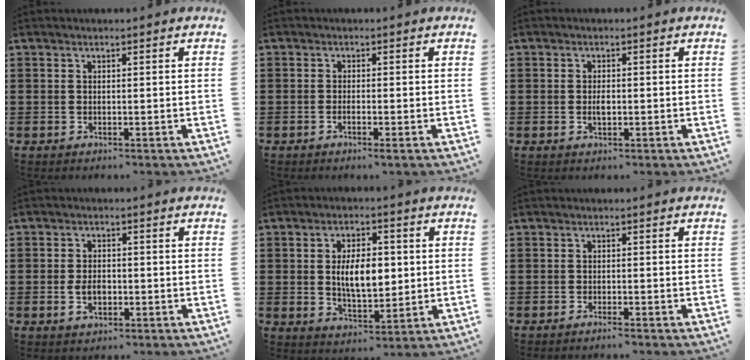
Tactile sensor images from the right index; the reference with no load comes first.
{"total": 1.1, "force": [-0.8, -0.1, 0.9], "torque": [-0.015, -0.005, -0.013]}
{"total": 1.7, "force": [-0.2, 0.8, 1.5], "torque": [-0.029, 0.002, -0.004]}
{"total": 3.2, "force": [-0.7, 2.0, 2.5], "torque": [-0.056, 0.000, -0.015]}
{"total": 7.3, "force": [0.5, 3.7, 6.2], "torque": [-0.114, 0.004, 0.002]}
{"total": 1.1, "force": [-1.0, 0.0, 0.4], "torque": [-0.010, -0.001, -0.019]}